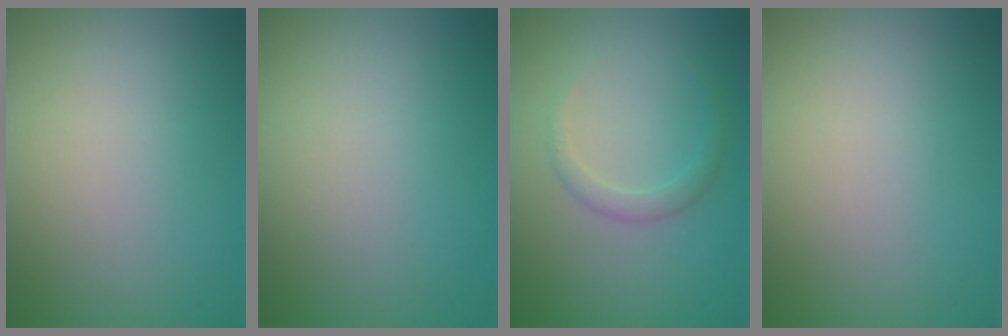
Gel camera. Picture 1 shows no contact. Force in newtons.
{"total": 0.0}
{"total": 1.5, "press": 1.5, "slide": 0.2}
{"total": 0.0}